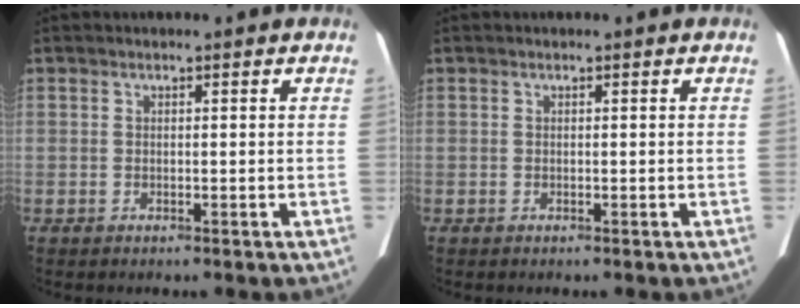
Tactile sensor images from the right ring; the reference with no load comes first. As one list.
[{"total": 0.0}]